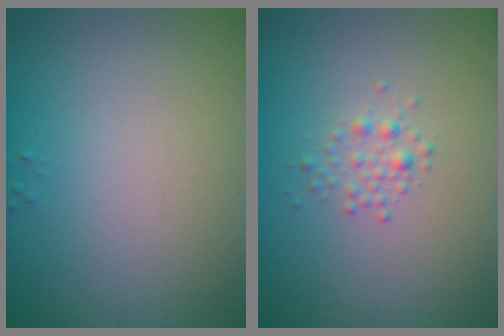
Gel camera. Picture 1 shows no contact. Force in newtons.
{"total": 1.2, "press": 1.2, "slide": 0.1}